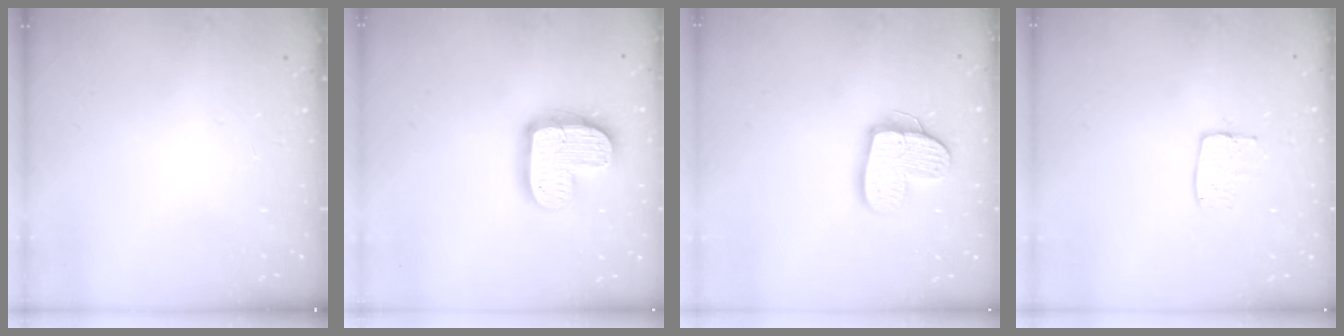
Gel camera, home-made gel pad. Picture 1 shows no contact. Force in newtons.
{"total": 15.5, "press": 15.4, "slide": 1.2}
{"total": 13.4, "press": 13.4, "slide": 0.8}
{"total": 6.3, "press": 6.3, "slide": 0.4}